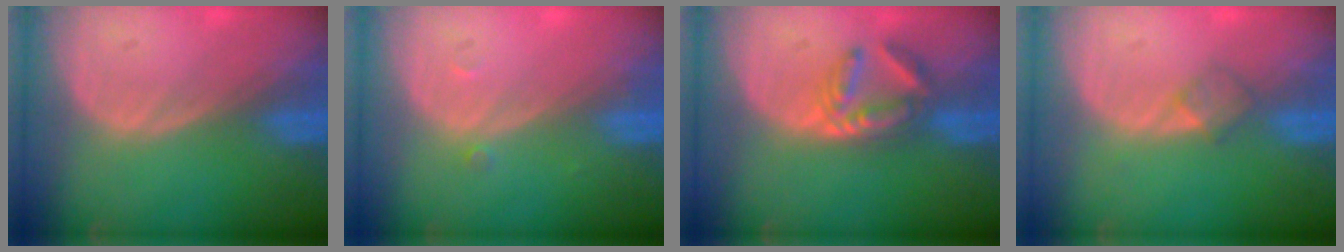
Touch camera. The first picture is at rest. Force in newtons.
{"total": 0.7, "press": 0.7, "slide": 0.1}
{"total": 5.8, "press": 5.0, "slide": 2.8}
{"total": 2.0, "press": 2.0, "slide": 0.2}